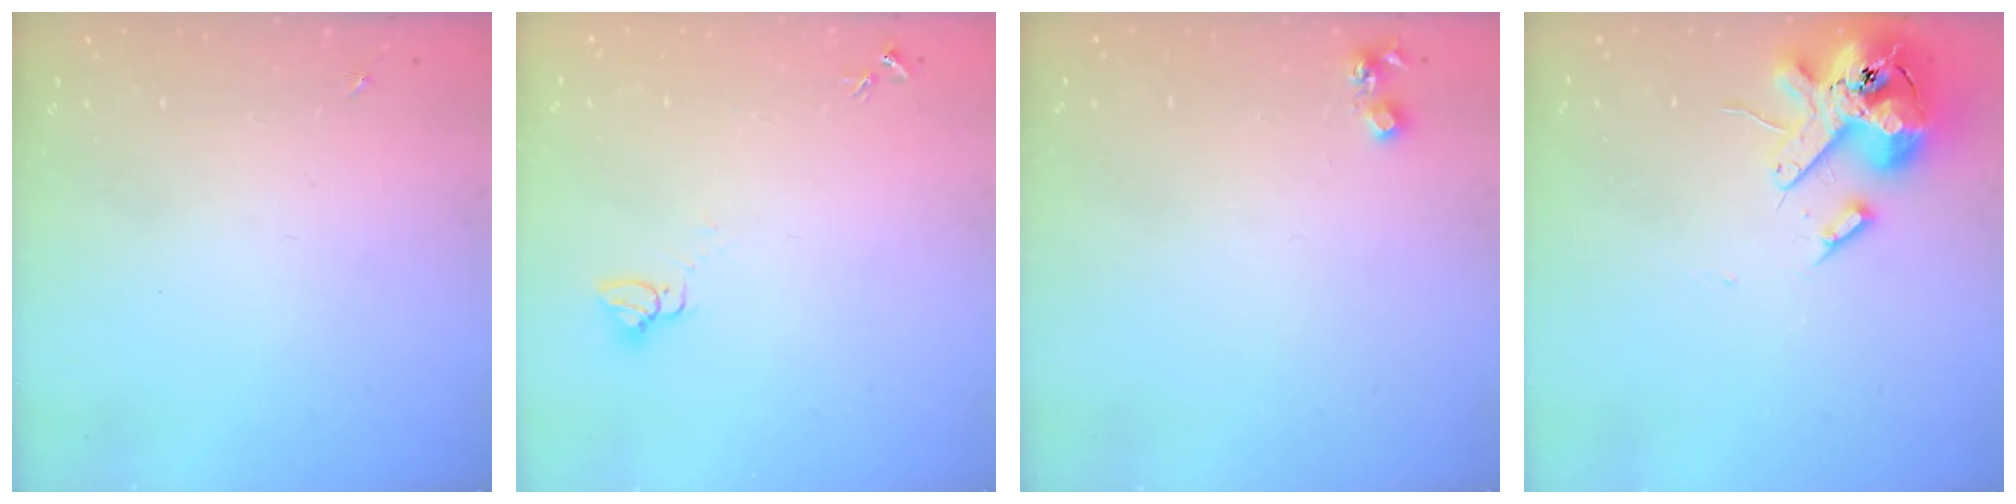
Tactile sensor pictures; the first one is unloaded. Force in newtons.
{"total": 3.2, "press": 3.2, "slide": 0.1}
{"total": 4.8, "press": 4.7, "slide": 0.7}
{"total": 14.5, "press": 14.4, "slide": 2.4}